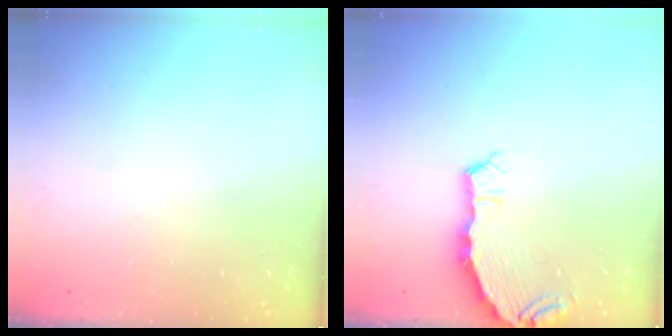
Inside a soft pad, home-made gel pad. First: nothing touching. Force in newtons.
{"total": 6.9, "press": 5.4, "slide": 4.3}